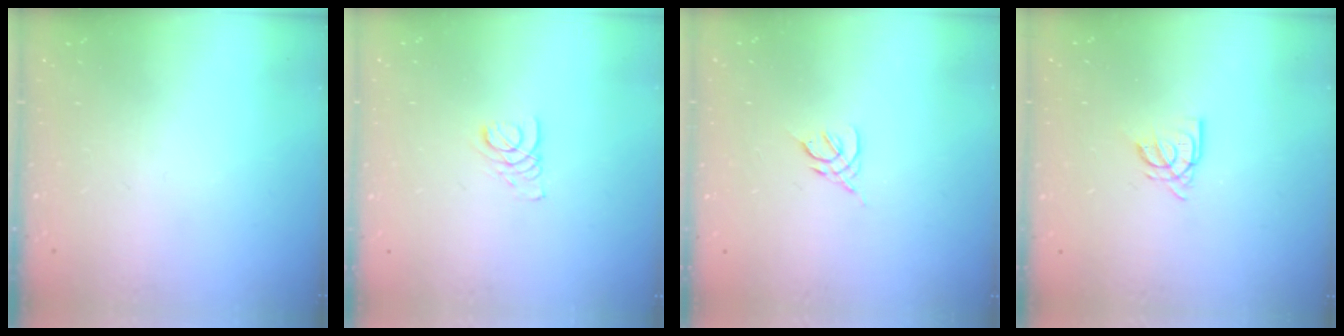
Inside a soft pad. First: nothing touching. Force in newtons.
{"total": 1.9, "press": 1.9, "slide": 0.2}
{"total": 2.2, "press": 2.1, "slide": 0.6}
{"total": 6.7, "press": 6.7, "slide": 0.5}